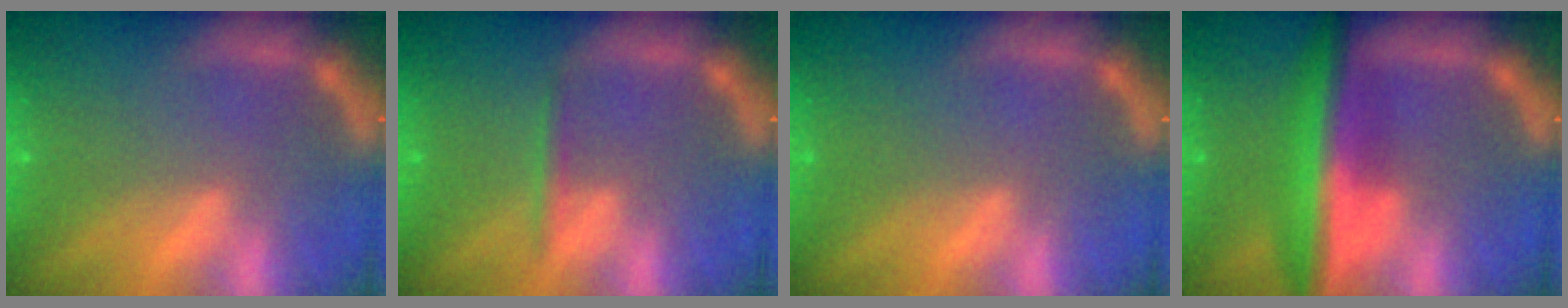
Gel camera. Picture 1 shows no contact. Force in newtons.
{"total": 1.4}
{"total": 0.0}
{"total": 8.5}